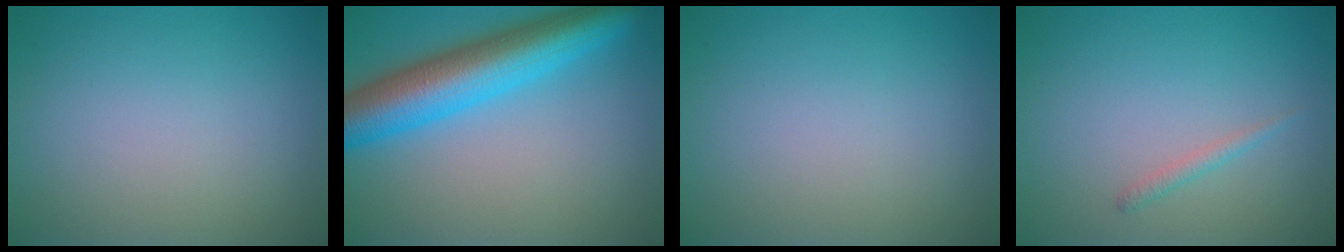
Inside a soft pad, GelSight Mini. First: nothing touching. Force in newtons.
{"total": 8.7, "press": 8.7, "slide": 0.2}
{"total": 0.0}
{"total": 0.9, "press": 0.9, "slide": 0.0}